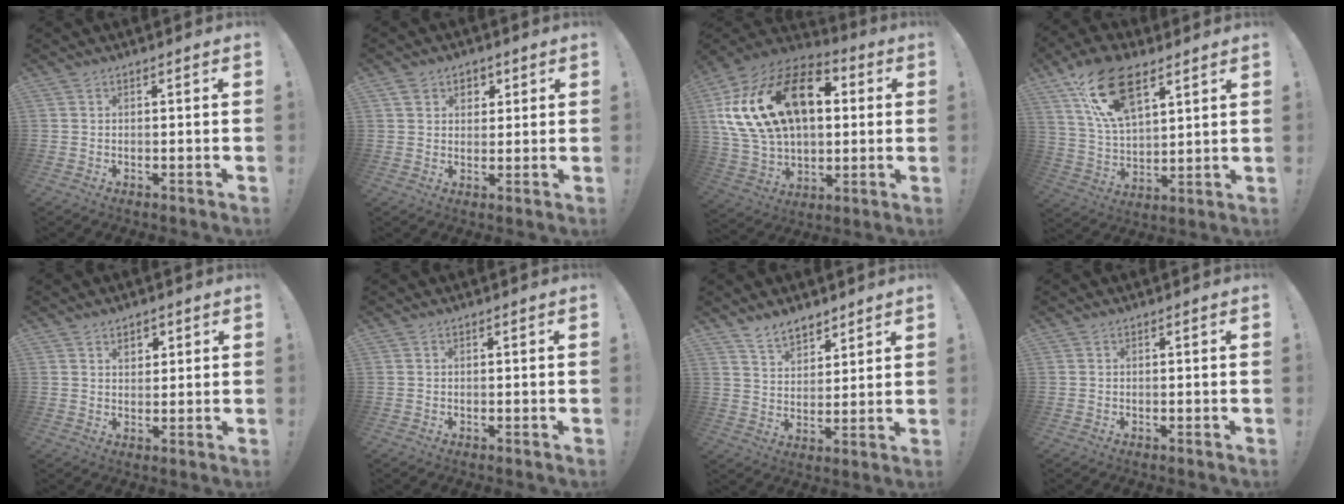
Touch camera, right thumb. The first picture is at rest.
{"total": 5.0, "force": [2.5, 4.0, 1.5], "torque": [-0.013, -0.007, 0.045]}
{"total": 26.7, "force": [7.8, 16.6, 19.4], "torque": [-0.345, -0.021, 0.154]}
{"total": 18.2, "force": [10.3, 8.9, 12.1], "torque": [-0.221, -0.044, 0.184]}
{"total": 3.2, "force": [2.1, 2.0, 1.3], "torque": [-0.008, -0.008, 0.034]}
{"total": 0.0}
{"total": 7.9, "force": [6.6, 3.8, 2.2], "torque": [-0.045, -0.042, 0.128]}
{"total": 0.0}